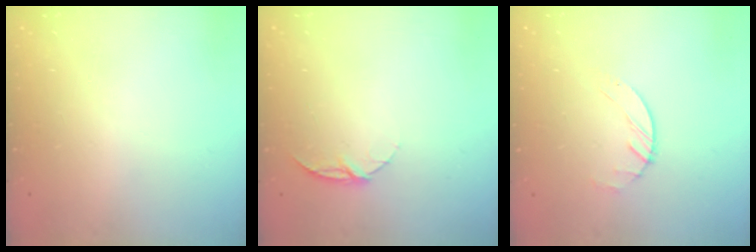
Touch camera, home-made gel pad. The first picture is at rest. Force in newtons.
{"total": 6.9, "press": 6.9, "slide": 0.8}
{"total": 1.4, "press": 1.3, "slide": 0.2}